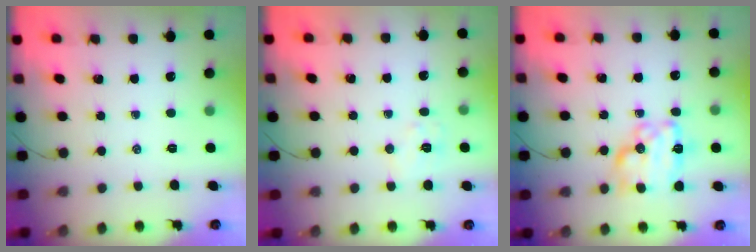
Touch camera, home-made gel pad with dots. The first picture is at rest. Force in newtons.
{"total": 5.6, "press": 5.6, "slide": 0.6}
{"total": 13.7, "press": 13.7, "slide": 0.5}